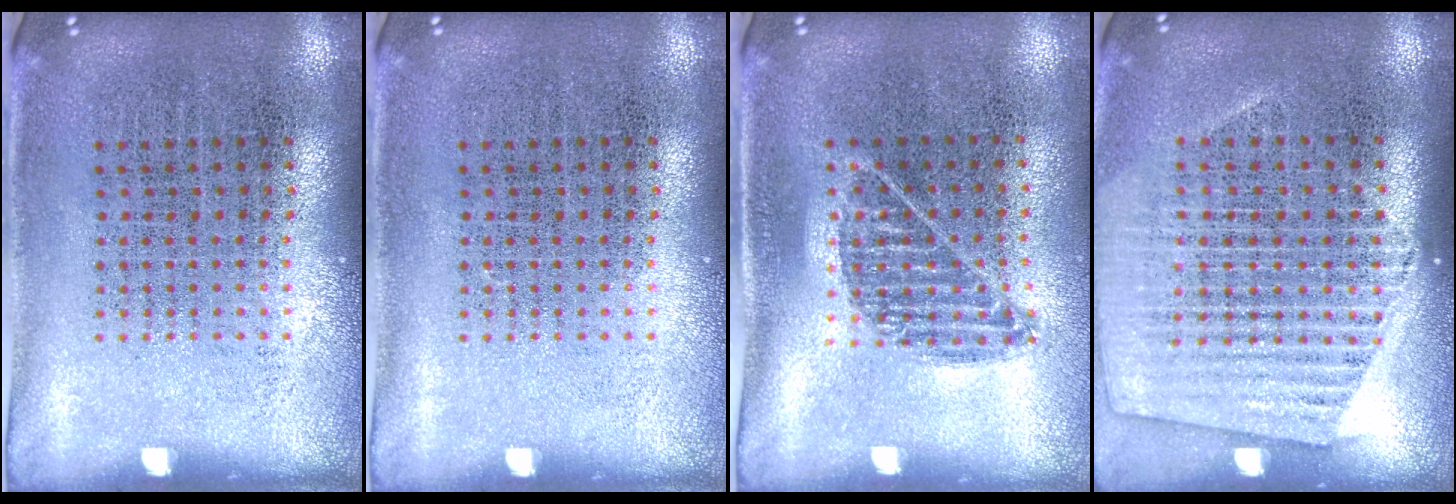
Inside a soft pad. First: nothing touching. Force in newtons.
{"total": 0.0}
{"total": 0.9, "press": 0.8, "slide": 0.4}
{"total": 1.5, "press": 1.4, "slide": 0.4}